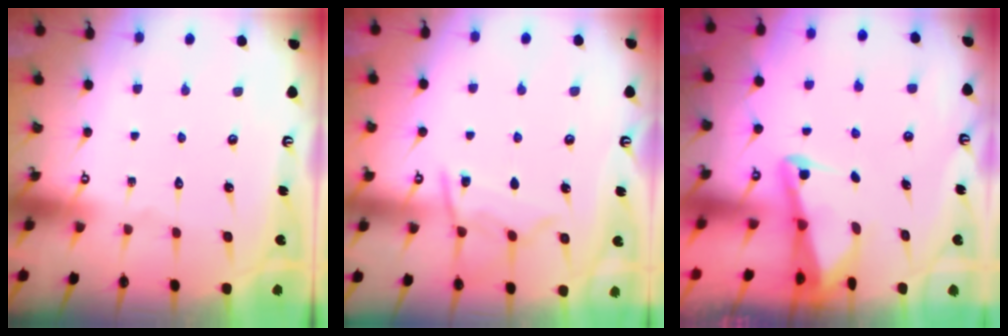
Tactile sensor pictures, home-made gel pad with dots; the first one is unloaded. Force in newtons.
{"total": 9.8, "press": 9.7, "slide": 1.0}
{"total": 2.5, "press": 2.5, "slide": 0.6}